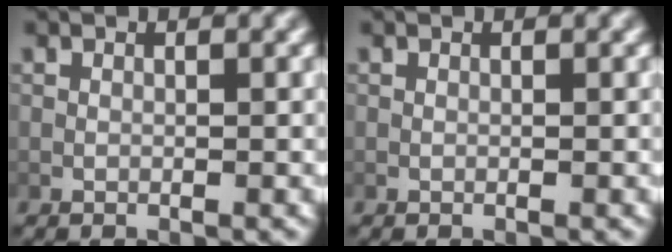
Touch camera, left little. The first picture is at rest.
{"total": 0.0}